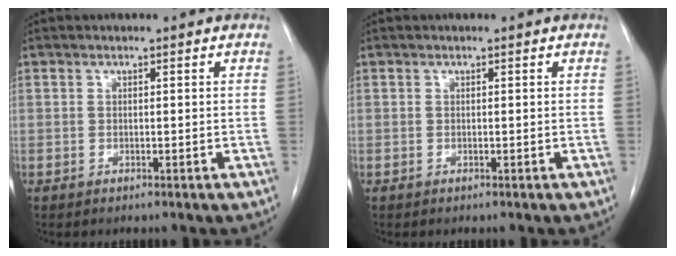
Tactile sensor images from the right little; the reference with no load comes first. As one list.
[{"total": 0.0}]